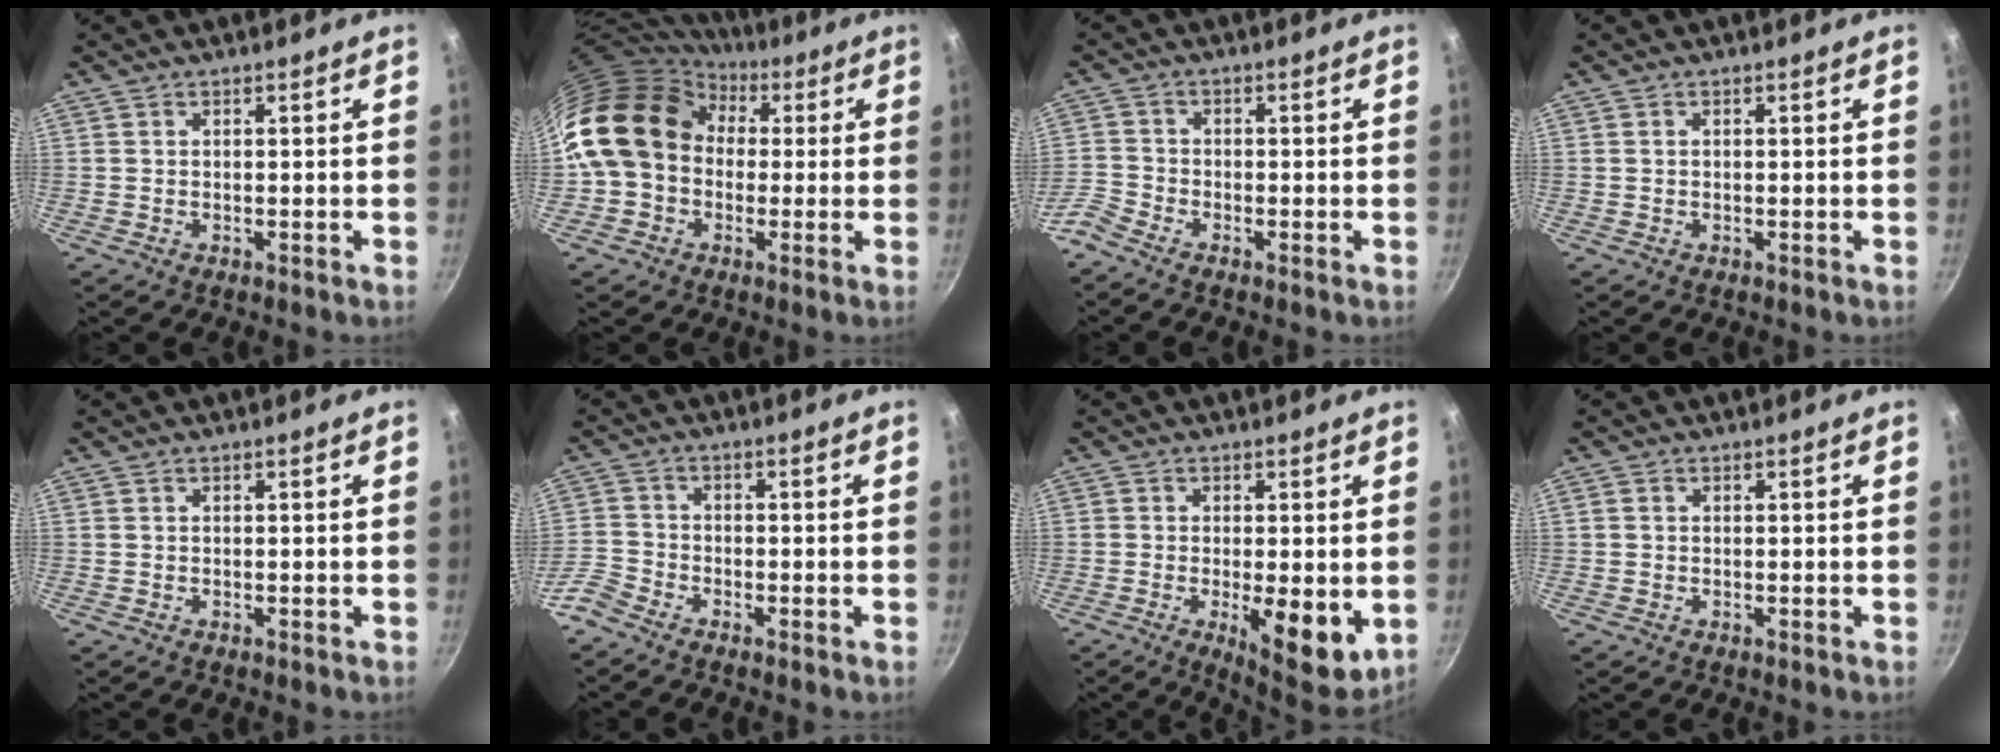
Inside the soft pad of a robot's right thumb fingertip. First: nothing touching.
{"total": 16.4, "force": [2.2, 13.3, 9.3], "torque": [-0.141, 0.037, 0.025]}
{"total": 3.8, "force": [-3.2, 1.6, 1.3], "torque": [-0.034, 0.019, -0.080]}
{"total": 0.0}
{"total": 0.0}
{"total": 4.6, "force": [-3.8, 2.3, 1.3], "torque": [-0.027, 0.027, -0.090]}
{"total": 10.6, "force": [-2.0, 3.7, 9.7], "torque": [-0.122, -0.009, -0.016]}
{"total": 0.5, "force": [0.0, 0.5, 0.2], "torque": [-0.002, 0.002, -0.001]}